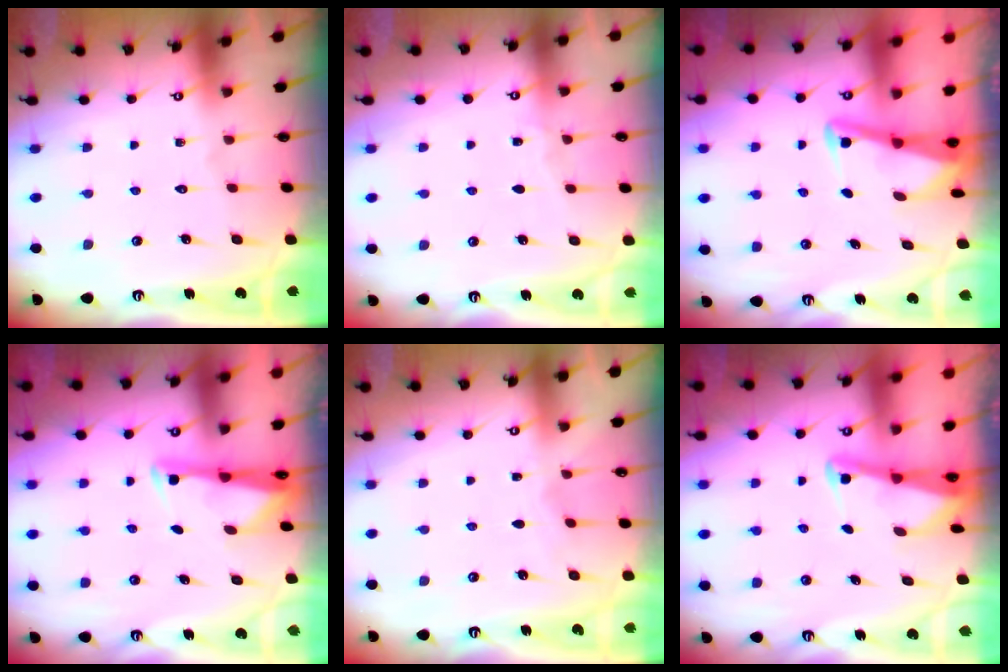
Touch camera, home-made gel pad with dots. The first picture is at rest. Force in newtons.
{"total": 2.5, "press": 2.5, "slide": 0.4}
{"total": 3.0, "press": 3.0, "slide": 0.4}
{"total": 2.7, "press": 2.7, "slide": 0.5}
{"total": 2.6, "press": 2.5, "slide": 0.4}
{"total": 2.2, "press": 2.2, "slide": 0.3}